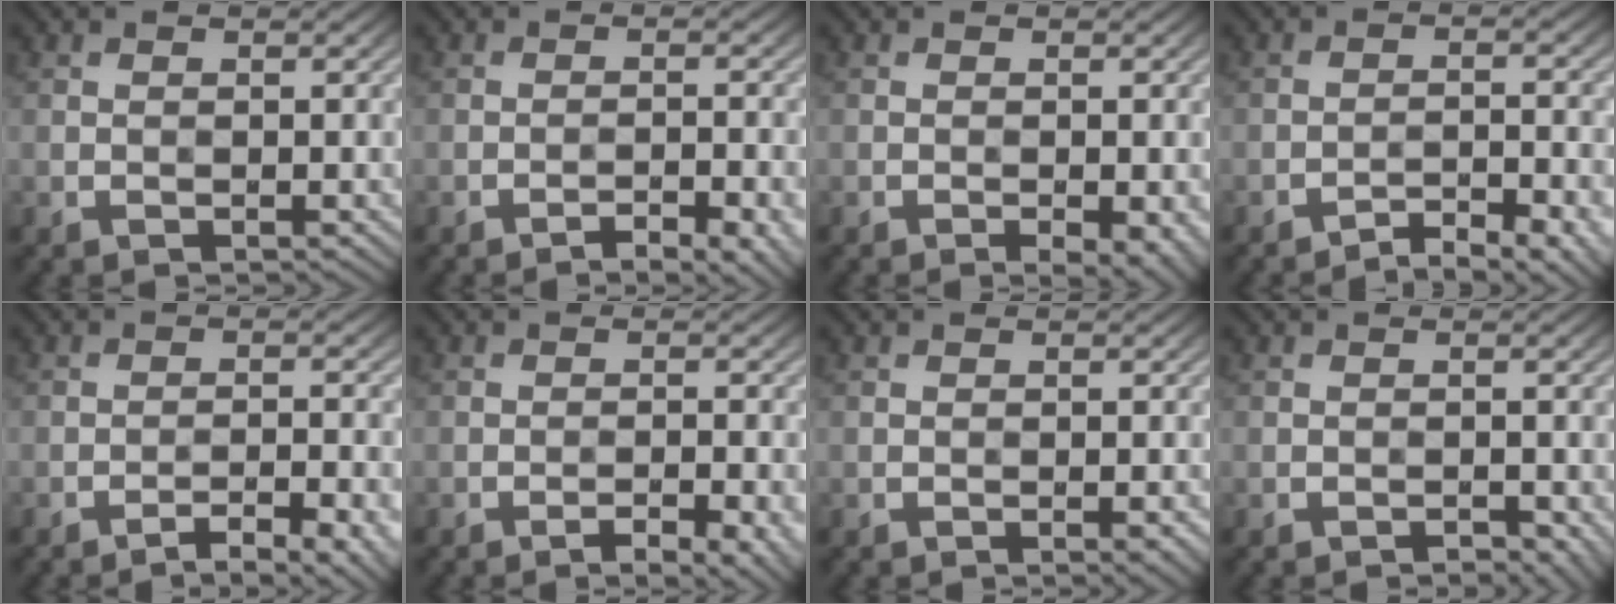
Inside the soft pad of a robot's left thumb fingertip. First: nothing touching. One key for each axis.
{"total": 5.8, "fx": -3.9, "fy": 1.3, "fz": 4.1, "tx": -0.069, "ty": 0.009, "tz": -0.051}
{"total": 3.1, "fx": -1.4, "fy": 0.7, "fz": 2.7, "tx": -0.038, "ty": 0.001, "tz": -0.015}
{"total": 7.1, "fx": -5.4, "fy": 1.3, "fz": 4.4, "tx": -0.070, "ty": 0.014, "tz": -0.079}
{"total": 7.6, "fx": -5.3, "fy": 1.5, "fz": 5.2, "tx": -0.080, "ty": 0.010, "tz": -0.068}
{"total": 5.4, "fx": -3.2, "fy": 1.3, "fz": 4.2, "tx": -0.069, "ty": 0.008, "tz": -0.040}
{"total": 1.3, "fx": -0.5, "fy": 0.1, "fz": 1.2, "tx": -0.018, "ty": 0.001, "tz": -0.007}
{"total": 1.3, "fx": -0.9, "fy": 0.4, "fz": 0.8, "tx": -0.010, "ty": 0.003, "tz": -0.012}